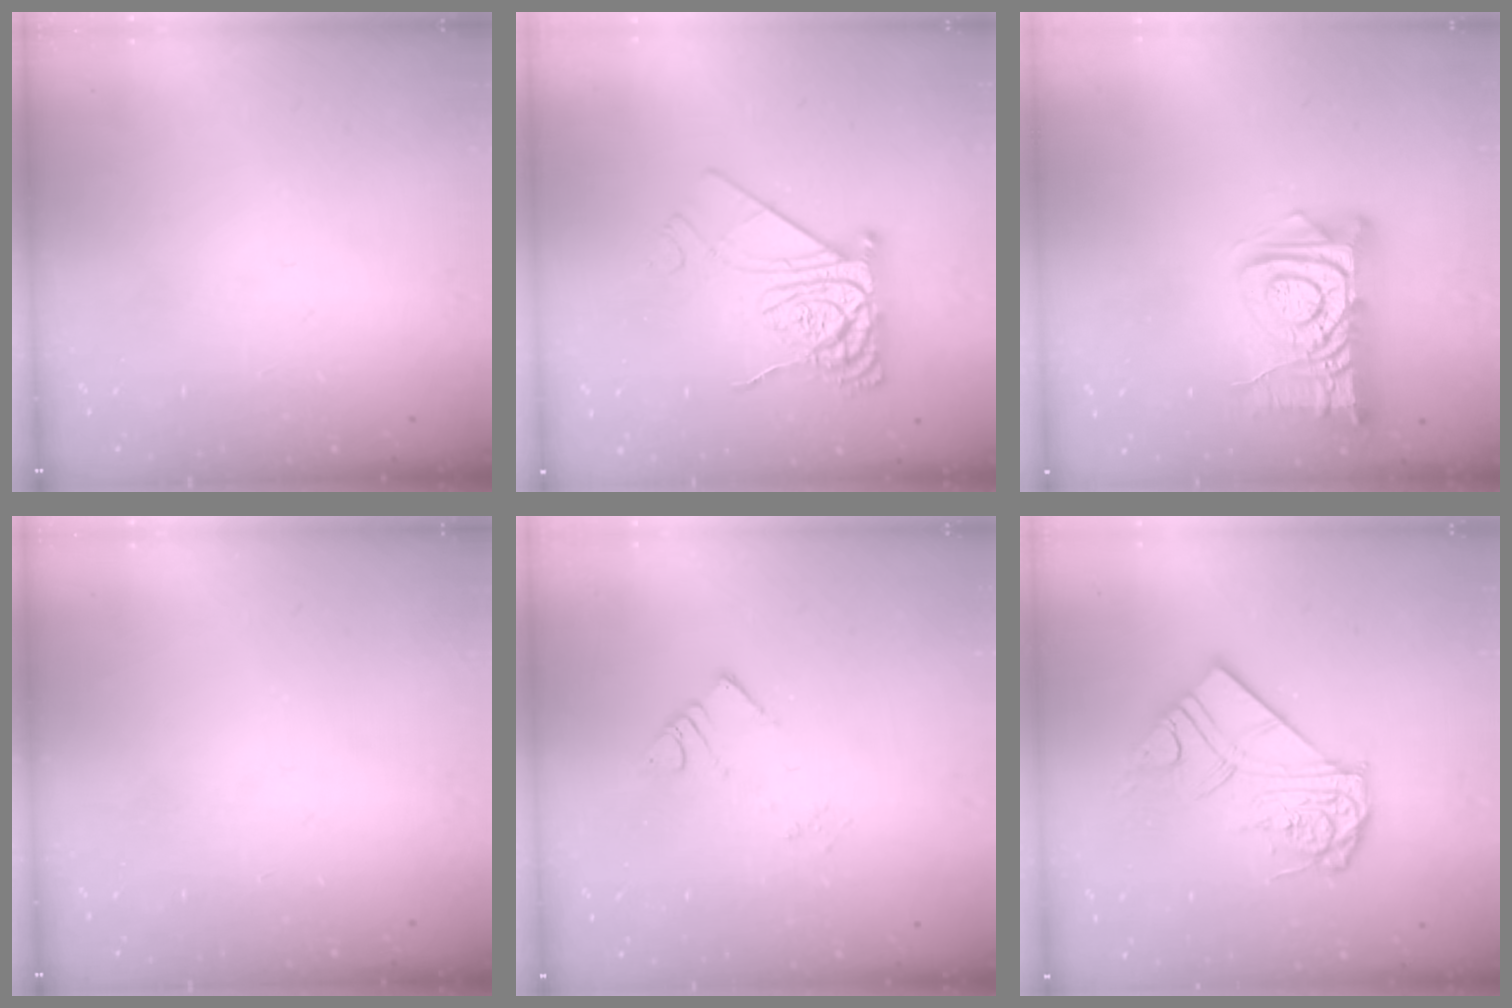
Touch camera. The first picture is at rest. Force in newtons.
{"total": 12.3, "press": 12.3, "slide": 1.0}
{"total": 13.2, "press": 13.2, "slide": 1.5}
{"total": 0.0}
{"total": 3.3, "press": 3.3, "slide": 0.2}
{"total": 13.7, "press": 13.6, "slide": 1.4}